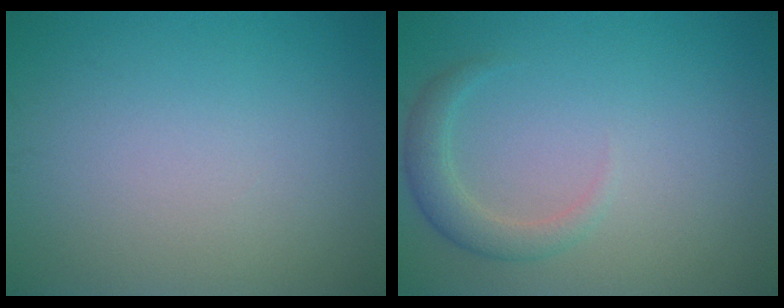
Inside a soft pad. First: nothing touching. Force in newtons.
{"total": 2.3, "press": 2.3, "slide": 0.2}